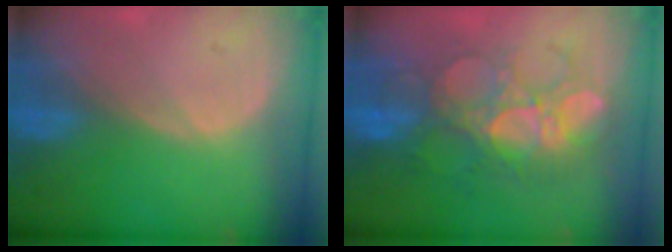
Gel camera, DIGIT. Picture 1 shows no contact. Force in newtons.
{"total": 9.1, "press": 8.9, "slide": 2.0}